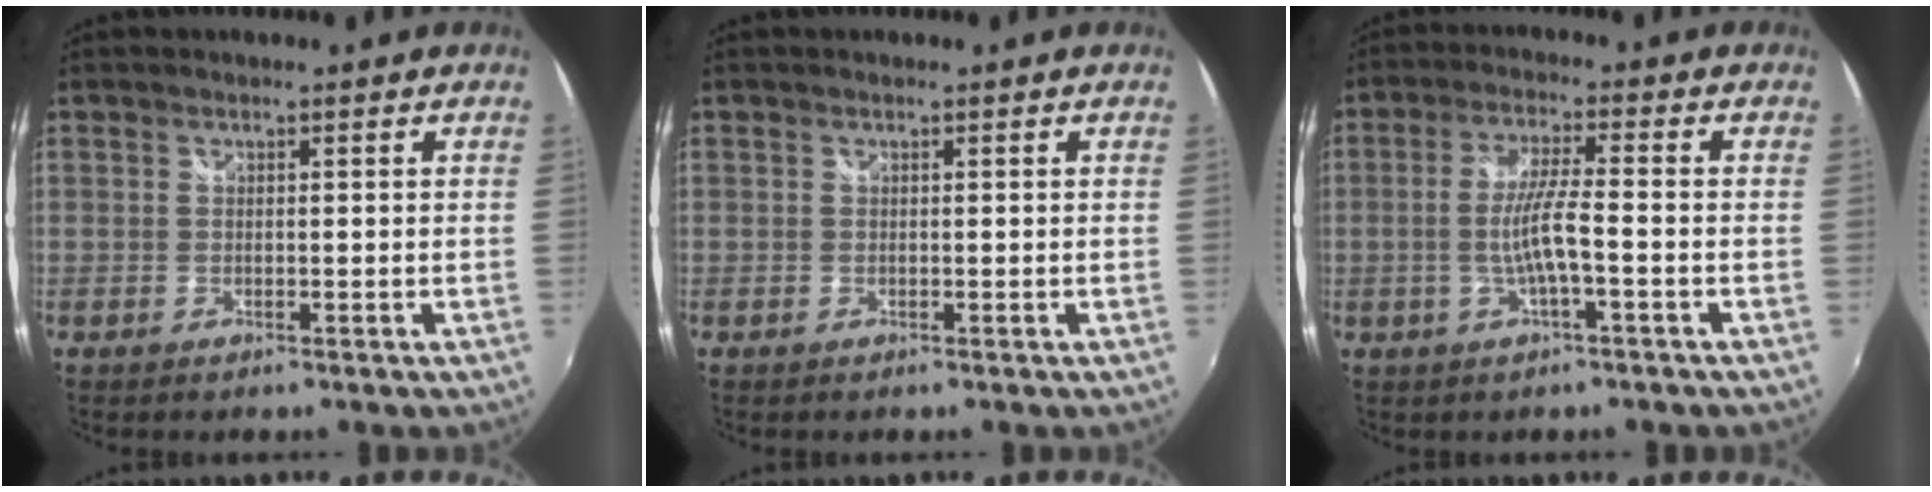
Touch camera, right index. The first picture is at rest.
{"total": 0.0}
{"total": 6.1, "force": [-1.9, -0.1, 5.8], "torque": [-0.113, -0.001, -0.035]}